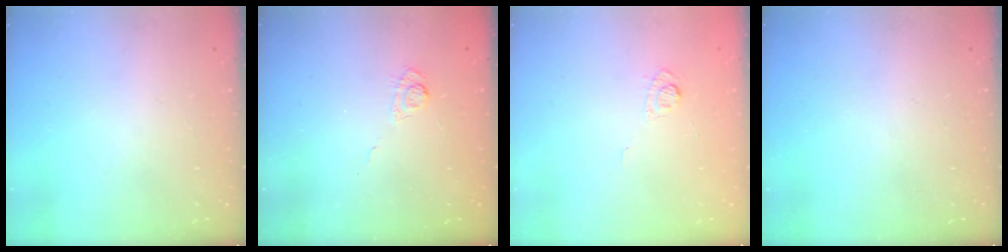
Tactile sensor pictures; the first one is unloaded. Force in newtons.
{"total": 3.6, "press": 3.1, "slide": 1.7}
{"total": 3.8, "press": 3.5, "slide": 1.5}
{"total": 0.0}